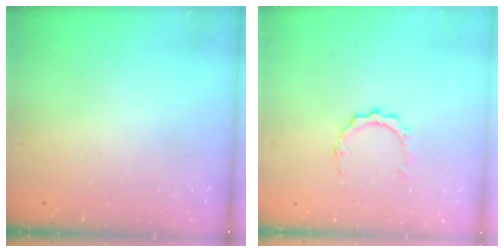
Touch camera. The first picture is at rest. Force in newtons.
{"total": 3.6, "press": 3.6, "slide": 0.4}